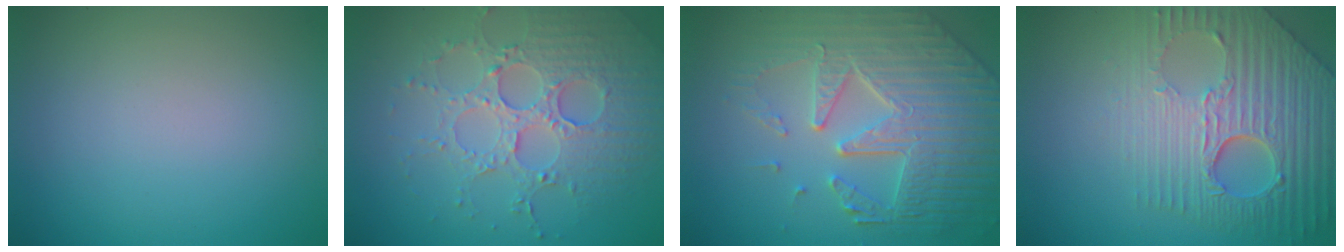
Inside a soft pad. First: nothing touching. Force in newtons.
{"total": 5.1, "press": 4.5, "slide": 2.3}
{"total": 7.8, "press": 5.9, "slide": 5.0}
{"total": 8.7, "press": 6.1, "slide": 6.2}